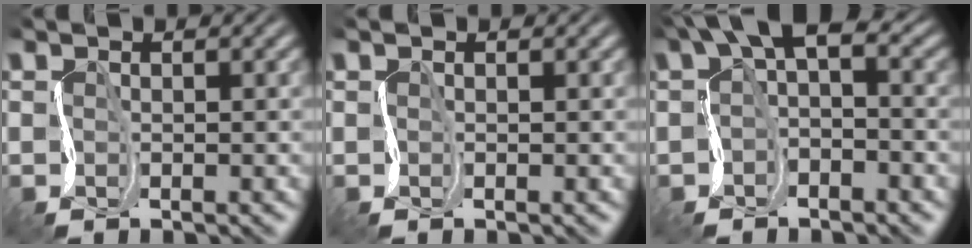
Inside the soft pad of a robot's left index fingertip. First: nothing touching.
{"total": 0.0}
{"total": 4.9, "force": [0.8, 2.4, 4.2], "torque": [-0.062, 0.012, -0.001]}